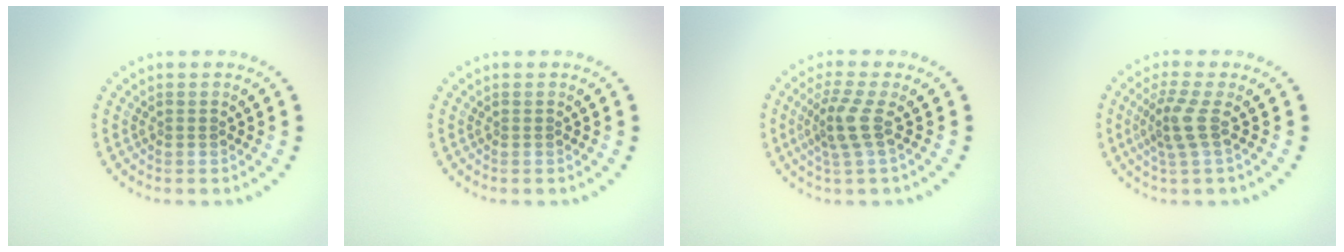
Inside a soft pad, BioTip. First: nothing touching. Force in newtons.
{"total": 0.0}
{"total": 2.9, "press": 2.1, "slide": 1.9}
{"total": 2.8, "press": 2.1, "slide": 1.8}